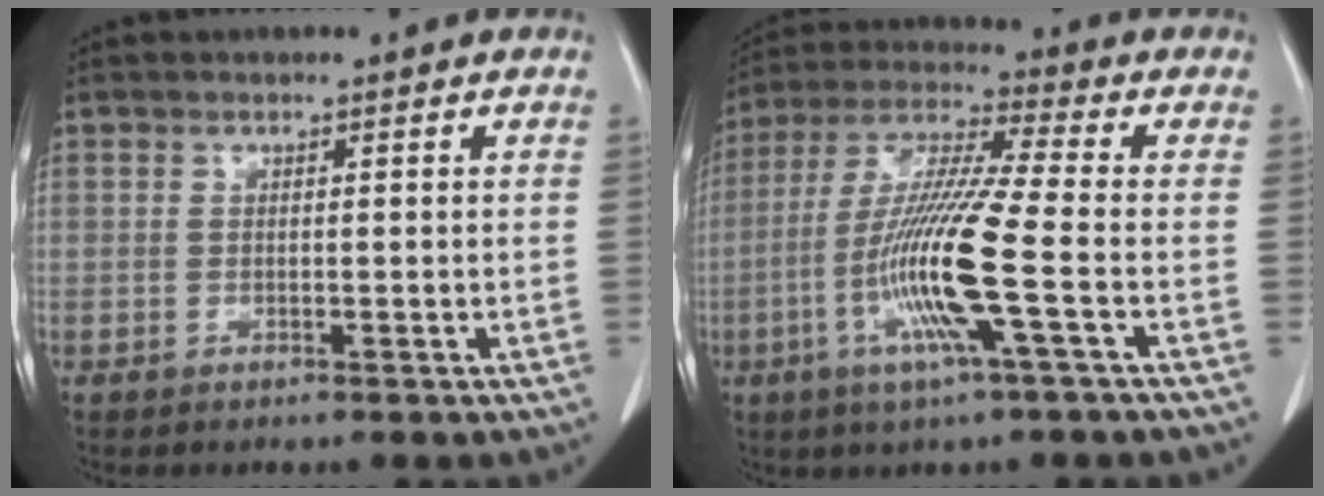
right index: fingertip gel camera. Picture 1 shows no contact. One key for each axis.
{"total": 14.2, "fx": -3.9, "fy": -0.6, "fz": 13.6, "tx": -0.281, "ty": -0.014, "tz": -0.084}